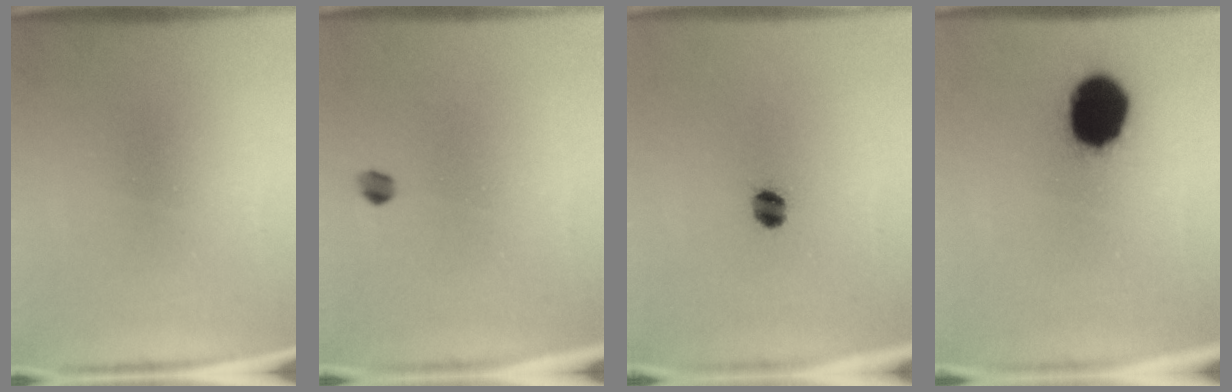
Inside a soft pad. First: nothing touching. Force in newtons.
{"total": 1.7}
{"total": 3.8}
{"total": 15.9}